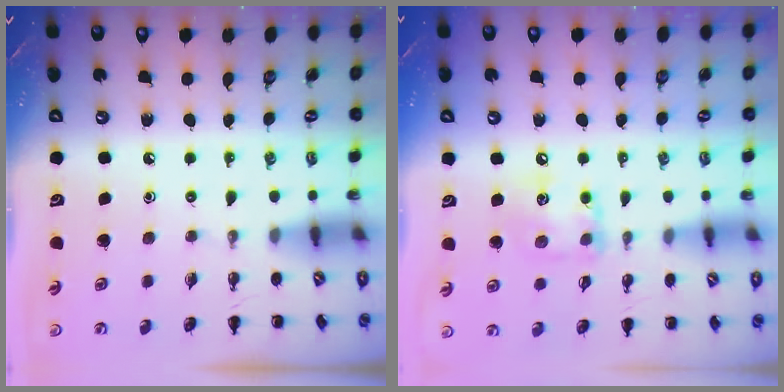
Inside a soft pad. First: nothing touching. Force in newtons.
{"total": 10.1, "press": 10.1, "slide": 0.8}